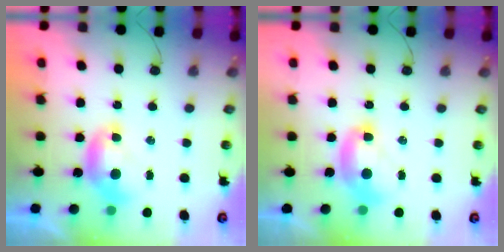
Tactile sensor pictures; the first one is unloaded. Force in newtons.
{"total": 2.0, "press": 2.0, "slide": 0.0}